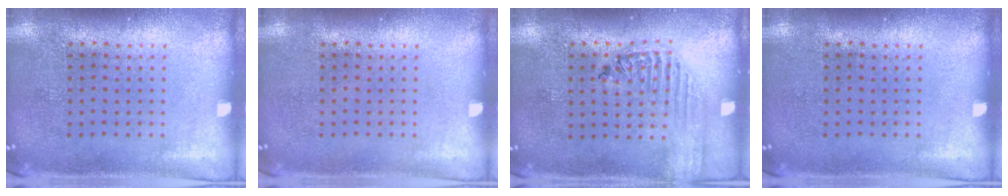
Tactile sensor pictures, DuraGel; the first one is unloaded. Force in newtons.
{"total": 0.0}
{"total": 1.7, "press": 1.6, "slide": 0.6}
{"total": 0.0}